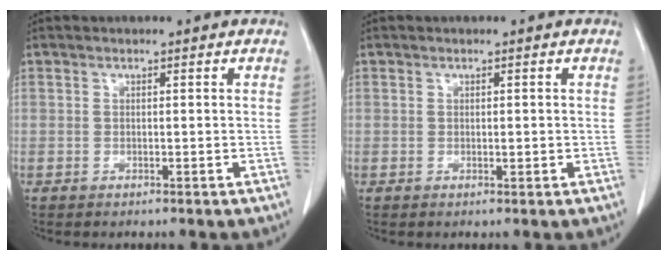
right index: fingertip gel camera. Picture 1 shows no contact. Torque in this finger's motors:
{"motor_torque": [-0.22, 0.31, -0.03, 0.01]}